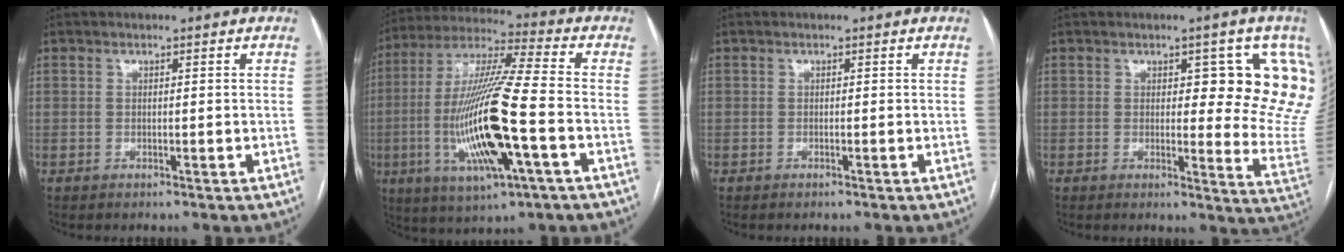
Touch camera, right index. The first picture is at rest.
{"total": 19.5, "force": [-4.6, 1.7, 18.9], "torque": [-0.391, -0.015, -0.083]}
{"total": 0.0}
{"total": 12.3, "force": [4.3, 4.4, 10.7], "torque": [-0.119, -0.015, 0.034]}